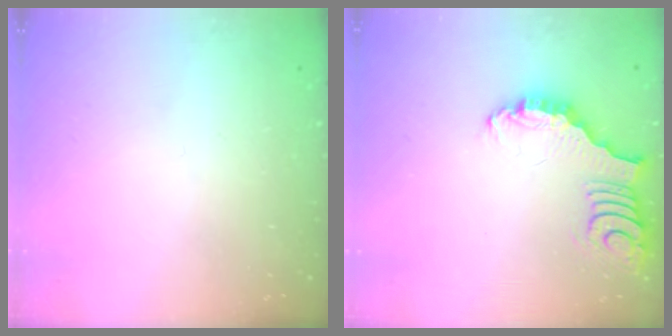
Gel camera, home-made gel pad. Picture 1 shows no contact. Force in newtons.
{"total": 3.5, "press": 3.5, "slide": 0.5}